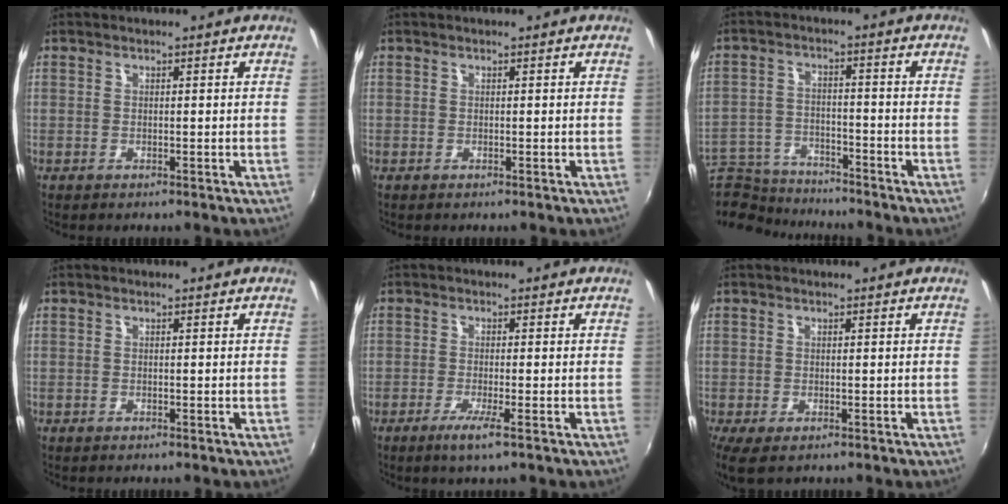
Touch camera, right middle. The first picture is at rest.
{"total": 0.0}
{"total": 16.6, "force": [-14.4, 5.5, 6.0], "torque": [-0.162, -0.013, -0.247]}
{"total": 0.0}
{"total": 3.6, "force": [-2.1, -0.3, 3.0], "torque": [-0.068, -0.012, -0.043]}
{"total": 3.7, "force": [-1.7, 1.3, 3.0], "torque": [-0.058, -0.018, -0.024]}